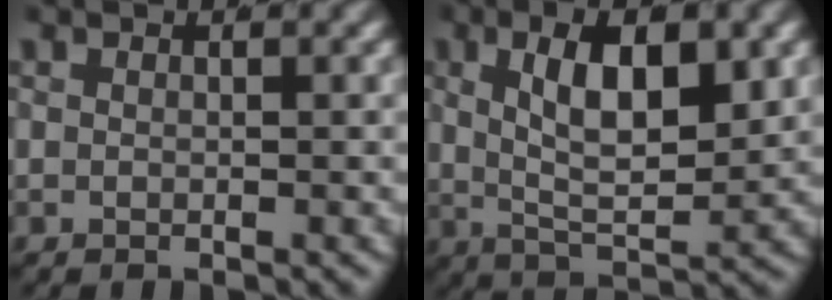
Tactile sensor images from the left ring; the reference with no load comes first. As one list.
[{"total": 7.1, "force": [0.8, 3.6, 6.1], "torque": [-0.115, -0.021, 0.018]}]